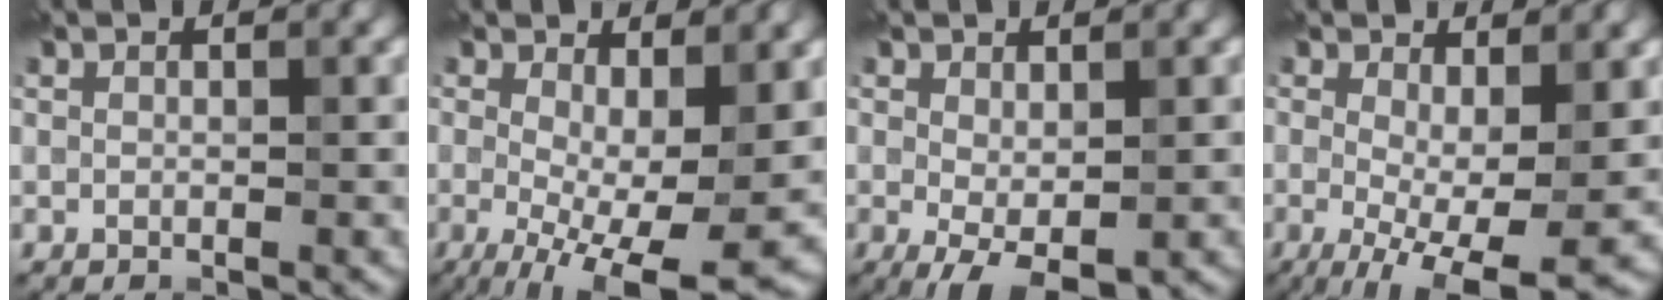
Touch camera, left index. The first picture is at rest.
{"total": 10.5, "force": [-1.6, 3.6, 9.7], "torque": [-0.154, -0.013, -0.017]}
{"total": 3.2, "force": [-0.5, 1.3, 2.9], "torque": [-0.054, -0.011, -0.002]}
{"total": 8.4, "force": [-1.4, 2.8, 7.8], "torque": [-0.126, -0.014, -0.016]}